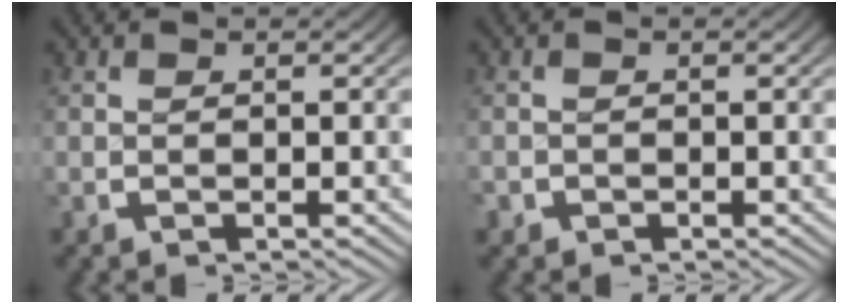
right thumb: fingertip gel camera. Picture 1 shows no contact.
{"total": 0.9, "force": [-0.6, 0.6, -0.4], "torque": [0.003, -0.011, -0.008]}